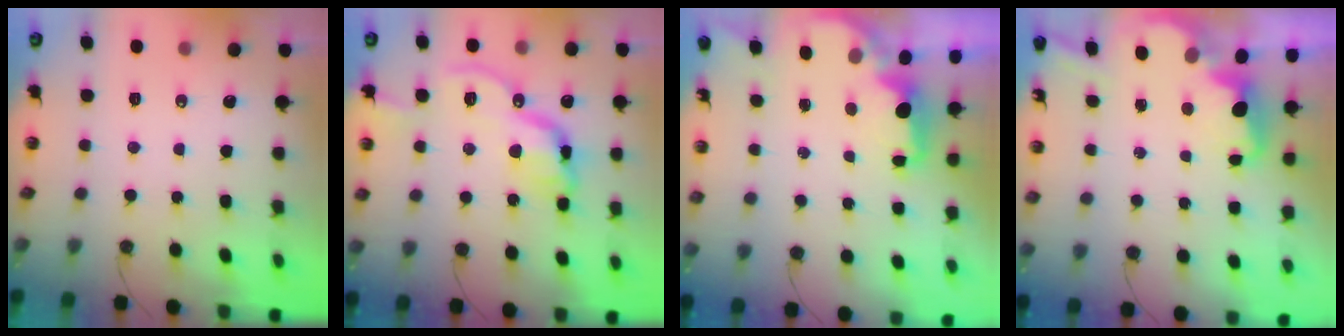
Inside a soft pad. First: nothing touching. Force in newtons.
{"total": 15.9, "press": 15.9, "slide": 0.5}
{"total": 2.8, "press": 2.6, "slide": 0.9}
{"total": 3.9, "press": 3.8, "slide": 0.7}